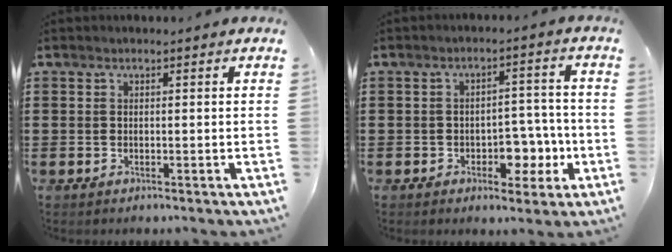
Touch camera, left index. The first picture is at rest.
{"total": 5.8, "force": [-2.0, 3.8, 3.8], "torque": [-0.045, 0.003, -0.042]}